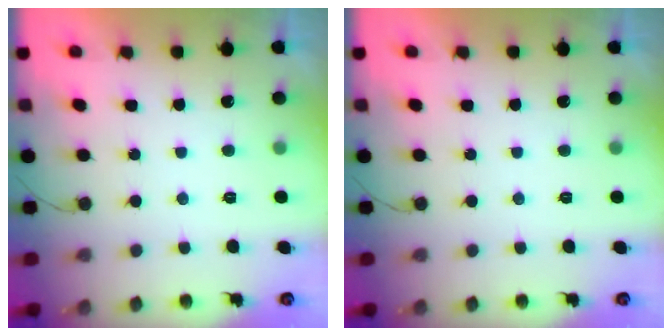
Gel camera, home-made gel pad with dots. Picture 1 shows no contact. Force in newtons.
{"total": 0.0}